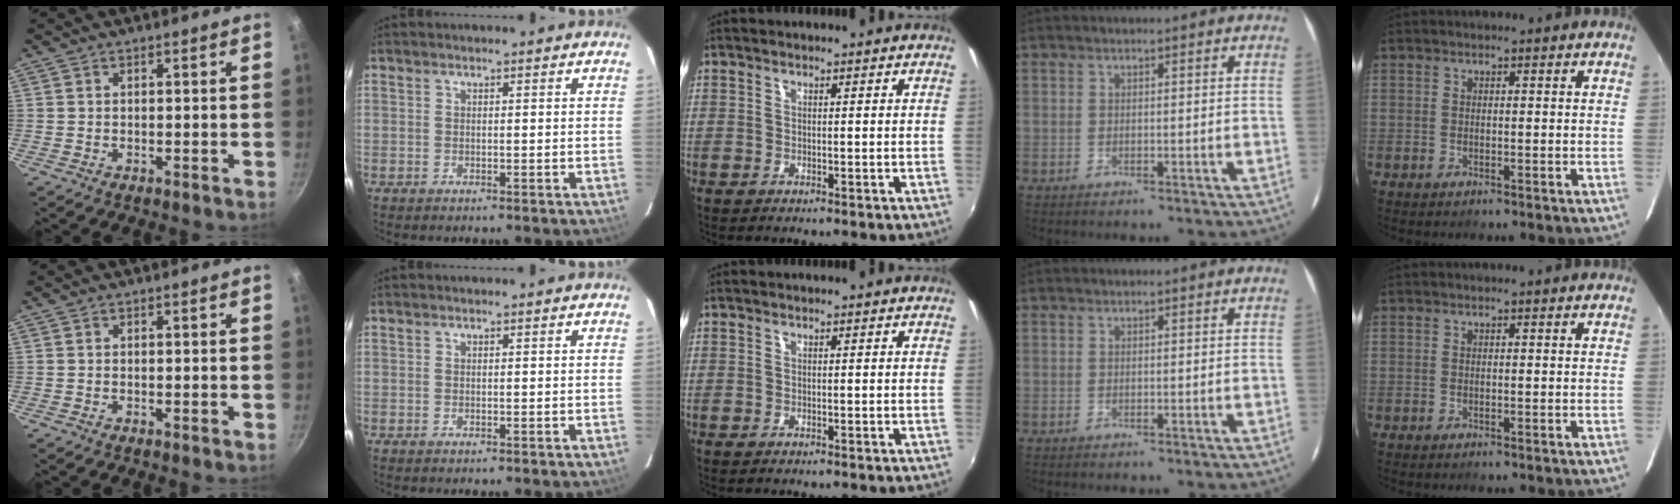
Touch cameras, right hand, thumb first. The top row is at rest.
{}